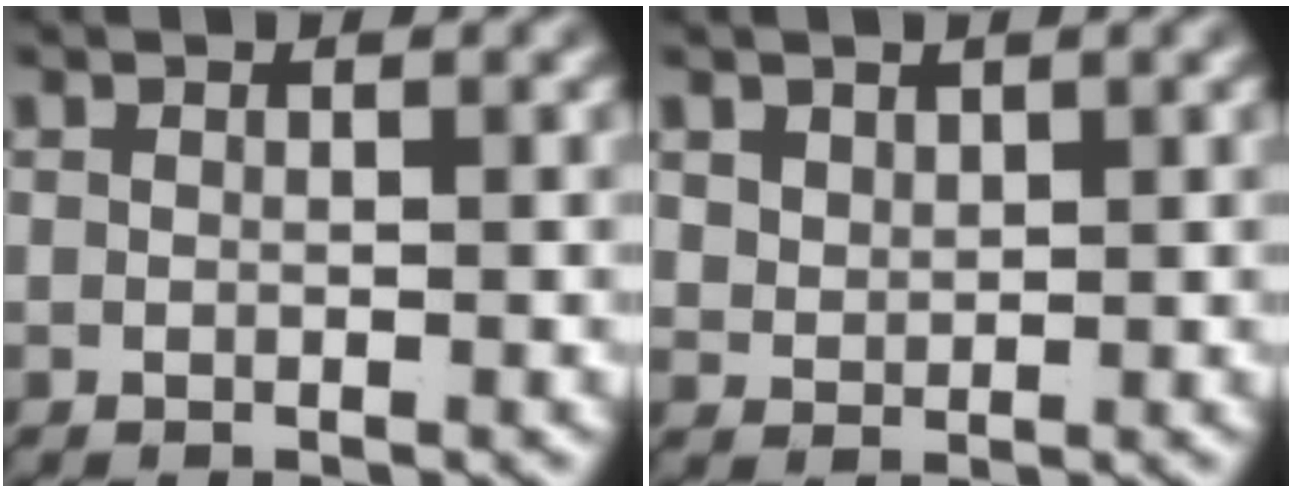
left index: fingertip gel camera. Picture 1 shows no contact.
{"total": 1.5, "force": [1.3, 0.6, 0.4], "torque": [-0.012, -0.009, 0.041]}